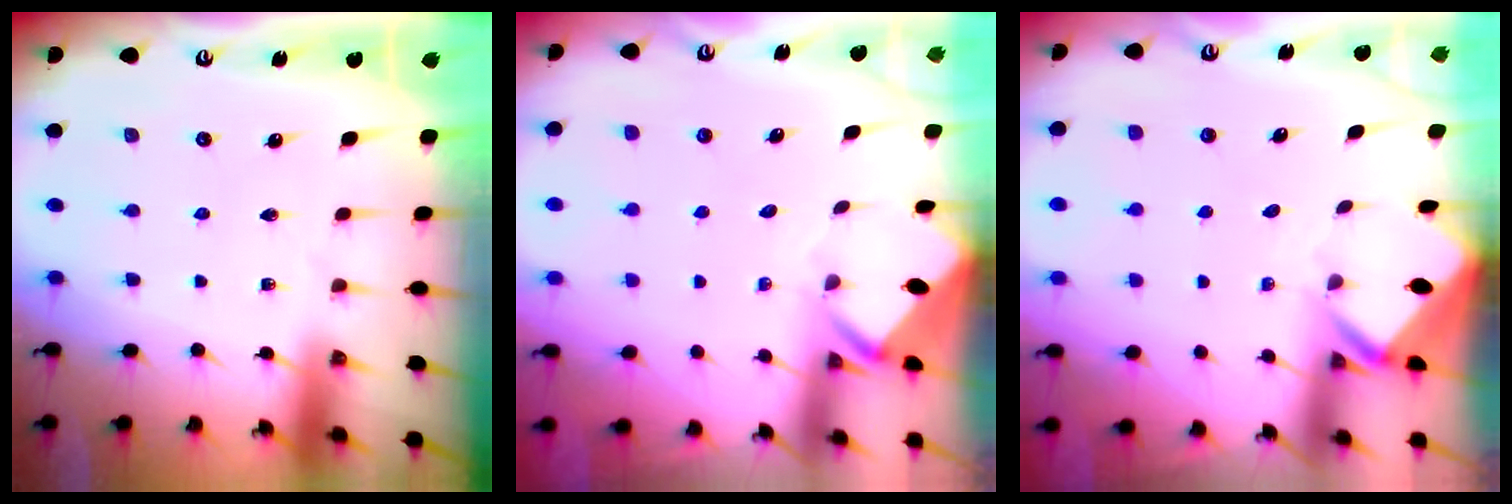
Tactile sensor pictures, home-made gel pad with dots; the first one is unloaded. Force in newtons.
{"total": 3.4, "press": 3.4, "slide": 0.1}
{"total": 2.8, "press": 2.8, "slide": 0.2}